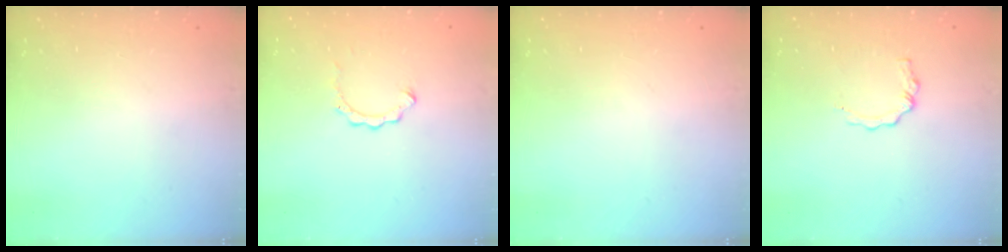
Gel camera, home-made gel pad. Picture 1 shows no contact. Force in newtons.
{"total": 2.6, "press": 2.6, "slide": 0.3}
{"total": 0.0}
{"total": 3.5, "press": 3.5, "slide": 0.3}